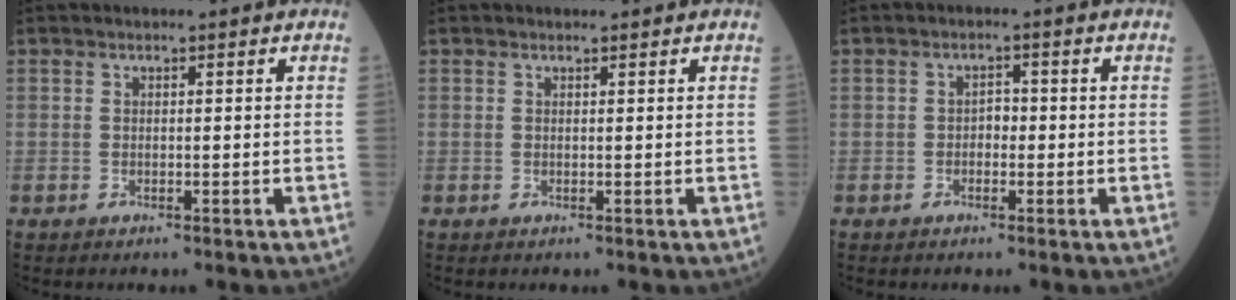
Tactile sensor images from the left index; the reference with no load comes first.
{"total": 0.0}
{"total": 1.8, "force": [-0.6, 1.2, 1.2], "torque": [-0.012, 0.003, -0.013]}